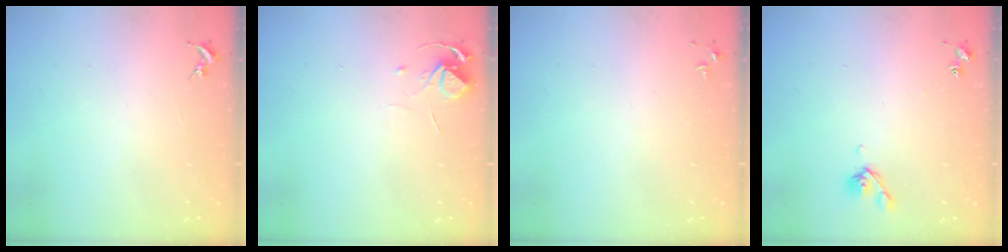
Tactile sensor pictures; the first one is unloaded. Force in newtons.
{"total": 5.8, "press": 5.8, "slide": 0.3}
{"total": 3.0, "press": 3.0, "slide": 0.5}
{"total": 5.6, "press": 5.6, "slide": 0.8}